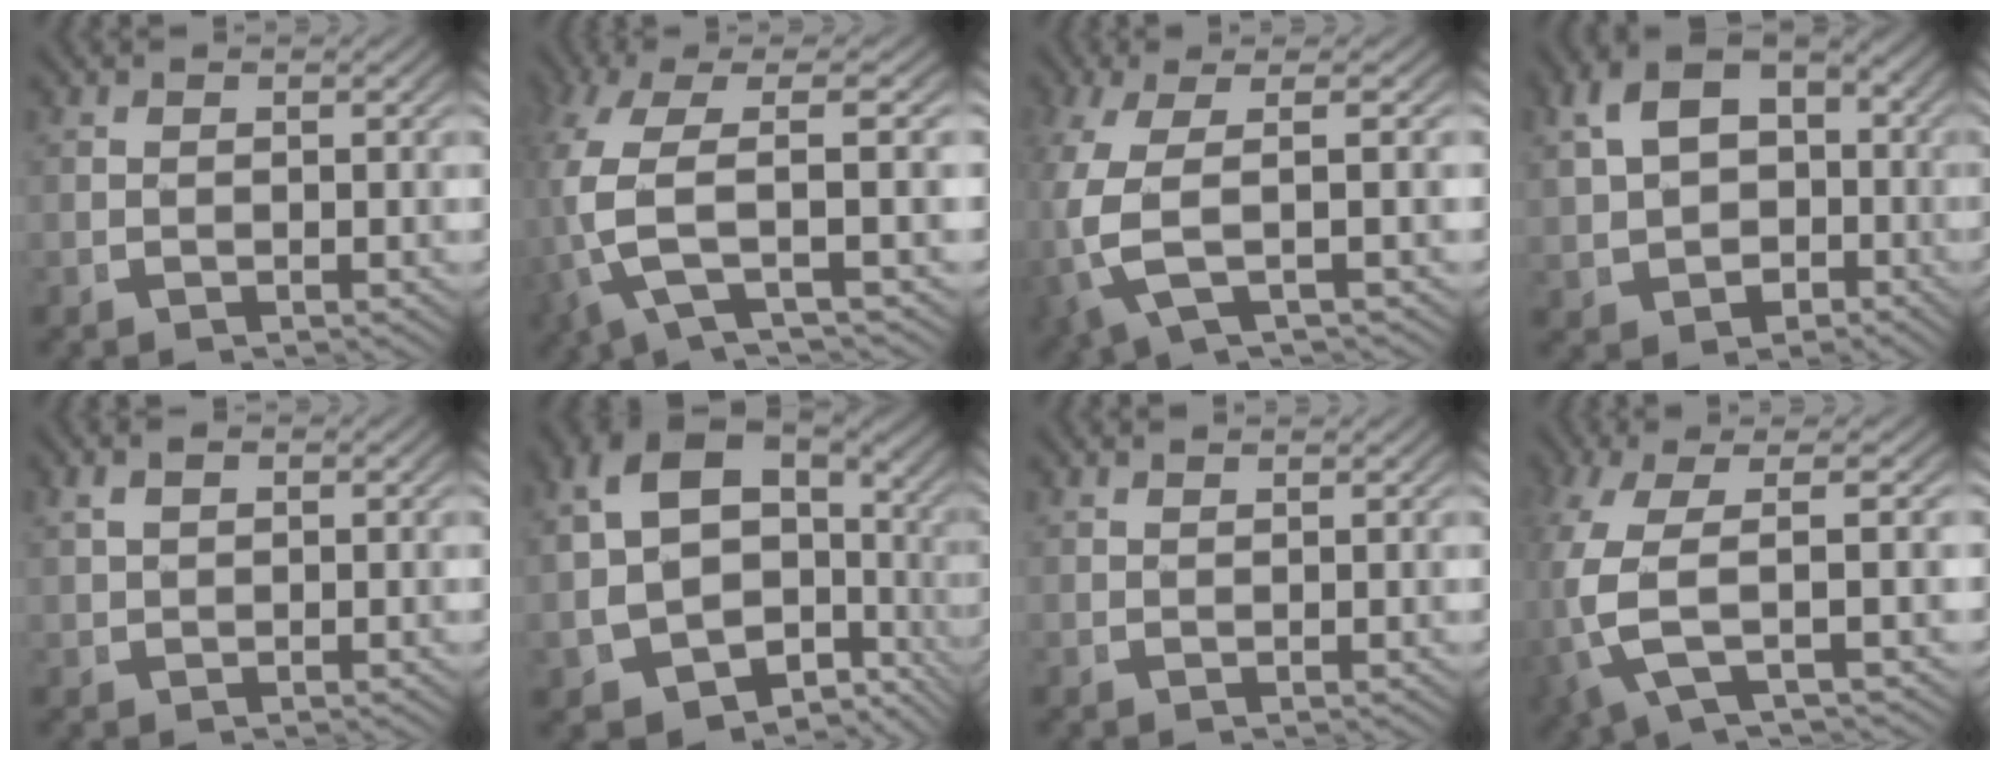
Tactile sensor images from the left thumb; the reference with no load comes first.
{"total": 9.6, "force": [0.3, 4.7, 8.4], "torque": [-0.210, -0.026, 0.014]}
{"total": 7.6, "force": [-0.5, 3.1, 6.9], "torque": [-0.171, -0.011, 0.004]}
{"total": 9.0, "force": [1.0, 6.9, 5.7], "torque": [-0.114, -0.021, 0.033]}
{"total": 1.8, "force": [1.2, 0.9, 1.0], "torque": [-0.021, 0.005, 0.026]}
{"total": 14.1, "force": [-2.0, 10.8, 8.8], "torque": [-0.206, -0.060, -0.012]}
{"total": 1.1, "force": [1.0, -0.3, -0.1], "torque": [0.002, -0.001, 0.026]}
{"total": 8.7, "force": [-0.3, 3.7, 7.8], "torque": [-0.191, -0.019, 0.009]}